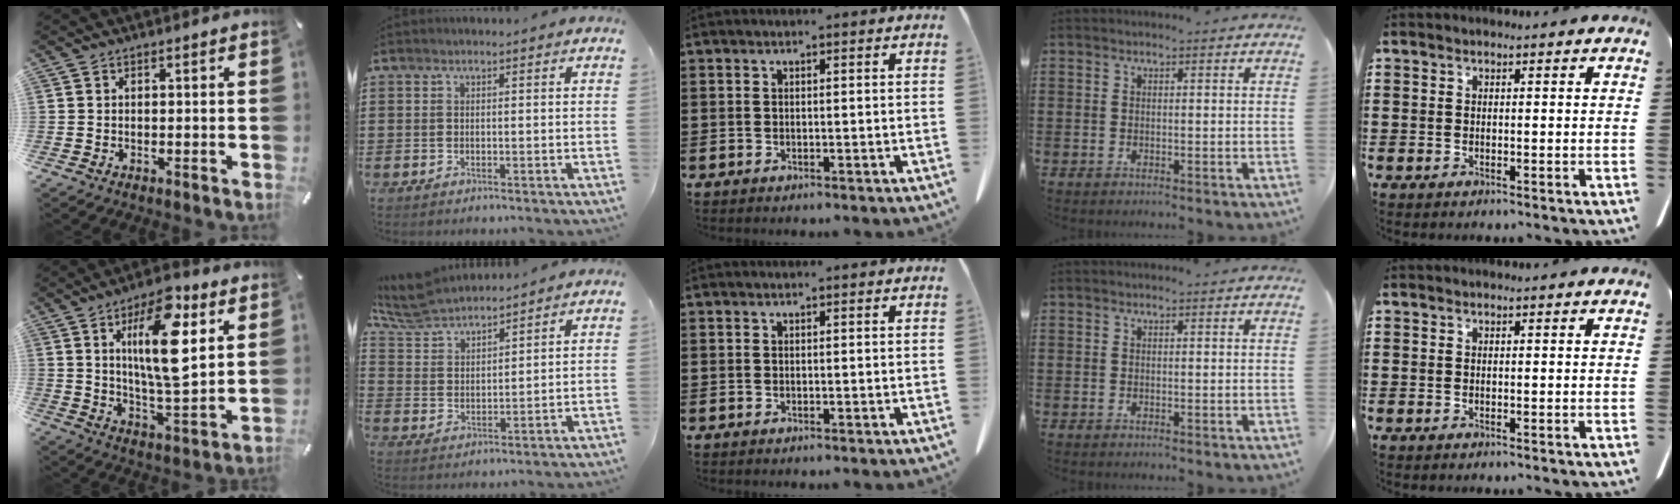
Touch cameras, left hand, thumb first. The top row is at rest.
{"thumb": {"total": 16.9, "force": [6.1, 5.6, 14.6], "torque": [-0.268, -0.022, 0.091]}, "index": {"total": 6.3, "force": [5.9, 1.1, 1.8], "torque": [-0.060, -0.020, 0.107]}}